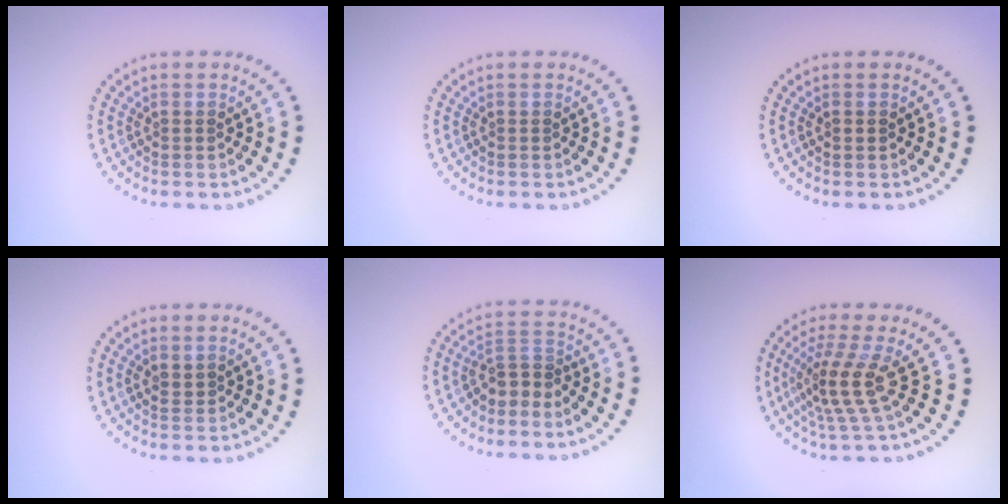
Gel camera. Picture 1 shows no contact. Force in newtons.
{"total": 0.0}
{"total": 0.5, "press": 0.5, "slide": 0.1}
{"total": 0.6, "press": 0.5, "slide": 0.3}
{"total": 2.1, "press": 1.6, "slide": 1.3}
{"total": 3.7, "press": 2.7, "slide": 2.6}